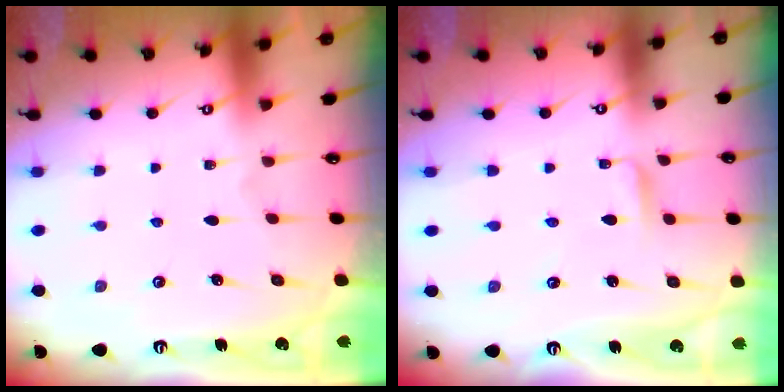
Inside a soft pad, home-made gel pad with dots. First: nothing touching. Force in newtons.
{"total": 2.6, "press": 2.5, "slide": 0.3}